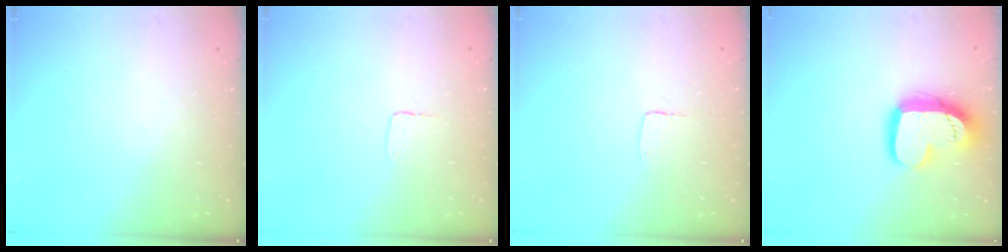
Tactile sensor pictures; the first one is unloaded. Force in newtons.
{"total": 2.7, "press": 2.7, "slide": 0.2}
{"total": 3.1, "press": 3.1, "slide": 0.3}
{"total": 17.4, "press": 17.4, "slide": 1.4}